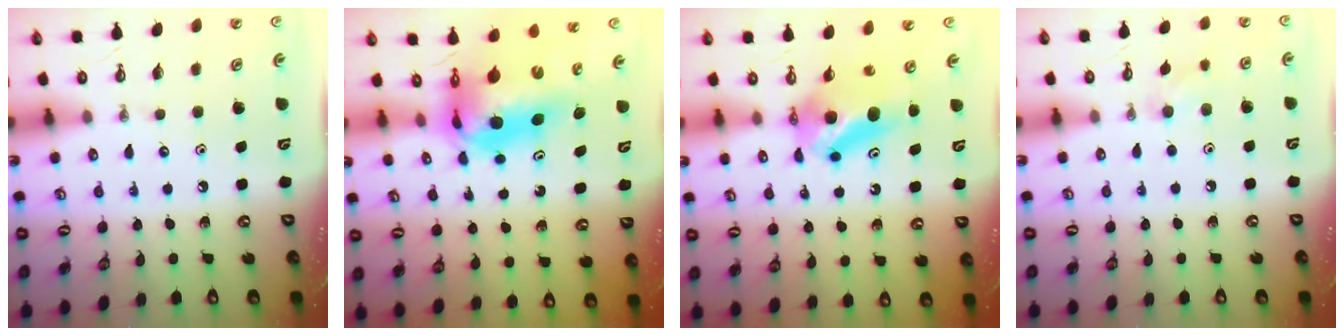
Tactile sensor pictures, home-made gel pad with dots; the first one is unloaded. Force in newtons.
{"total": 9.7, "press": 8.3, "slide": 4.9}
{"total": 9.6, "press": 5.5, "slide": 7.9}
{"total": 6.9, "press": 6.7, "slide": 1.3}